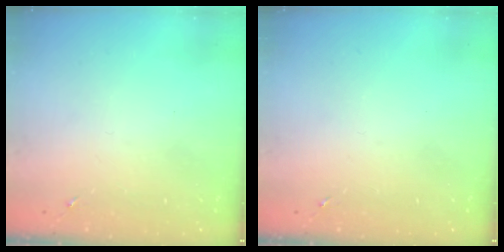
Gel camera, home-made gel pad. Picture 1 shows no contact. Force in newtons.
{"total": 0.0}